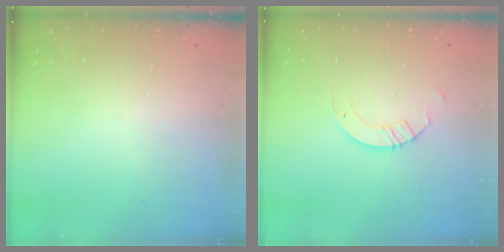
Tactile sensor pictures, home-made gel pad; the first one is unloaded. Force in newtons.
{"total": 3.2, "press": 3.2, "slide": 0.2}